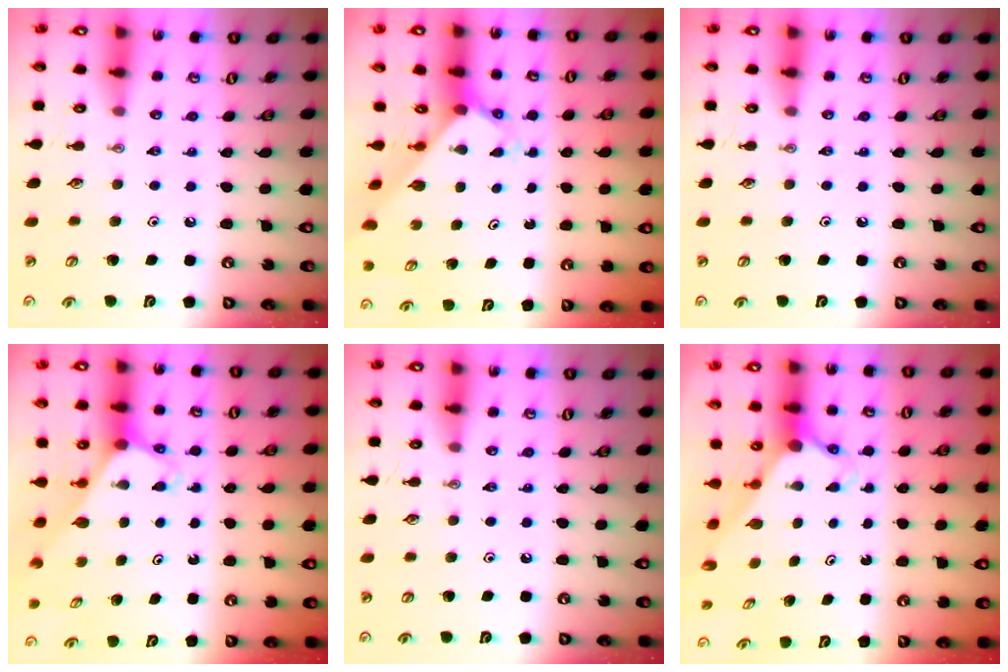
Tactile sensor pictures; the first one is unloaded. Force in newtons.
{"total": 2.0, "press": 2.0, "slide": 0.1}
{"total": 0.0}
{"total": 2.7, "press": 2.7, "slide": 0.2}
{"total": 0.0}
{"total": 2.8, "press": 2.8, "slide": 0.2}